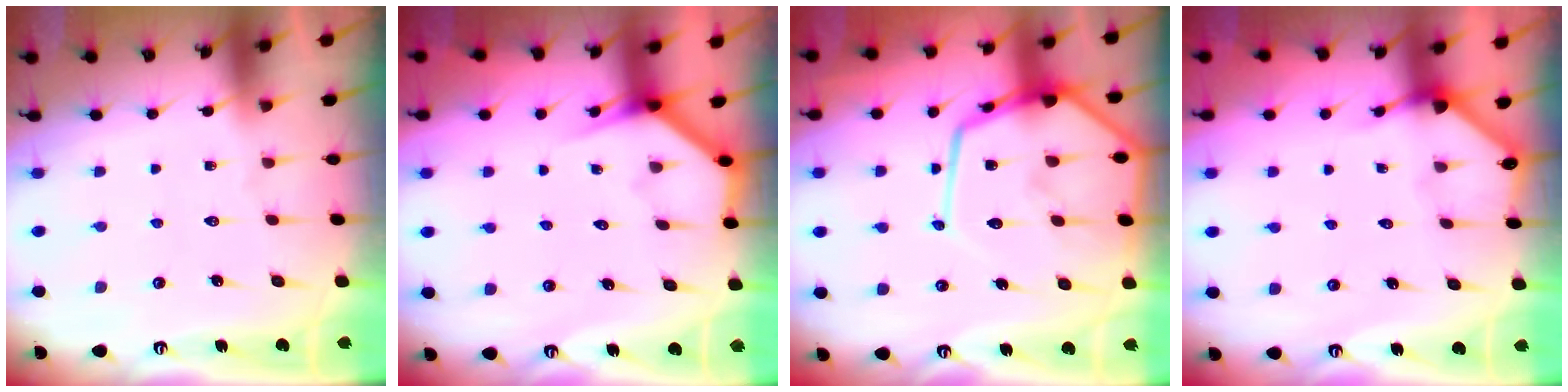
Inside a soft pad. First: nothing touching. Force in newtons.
{"total": 3.7, "press": 3.7, "slide": 0.3}
{"total": 19.7, "press": 19.7, "slide": 1.7}
{"total": 2.7, "press": 2.7, "slide": 0.1}